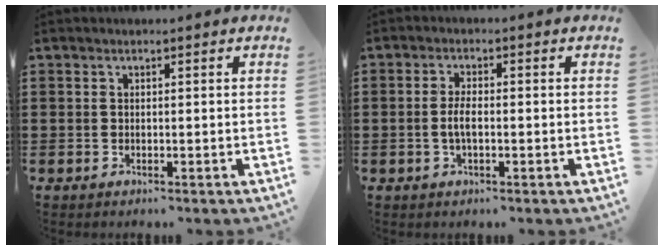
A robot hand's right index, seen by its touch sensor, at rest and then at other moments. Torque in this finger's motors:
{"motor_torque": [2.14, 0.00, 0.41, 0.13]}